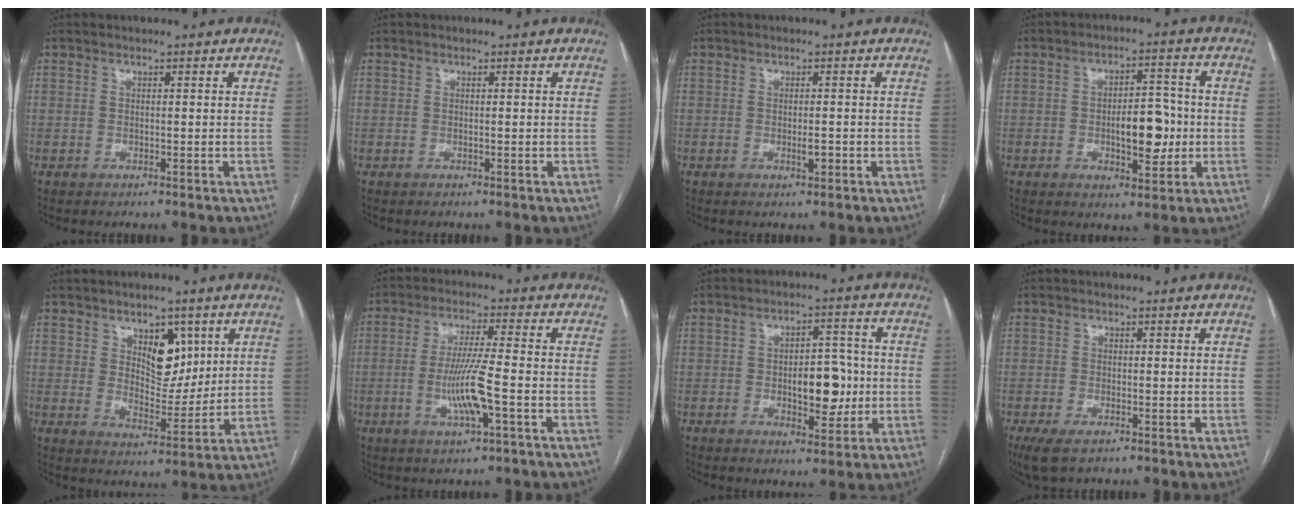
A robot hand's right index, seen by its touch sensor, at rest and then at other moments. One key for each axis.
{"total": 0.0}
{"total": 1.6, "fx": -0.5, "fy": 0.5, "fz": 1.5, "tx": -0.025, "ty": -0.001, "tz": -0.006}
{"total": 8.3, "fx": -1.2, "fy": 3.4, "fz": 7.5, "tx": -0.112, "ty": 0.010, "tz": -0.013}
{"total": 8.1, "fx": 3.7, "fy": 4.5, "fz": 5.6, "tx": -0.084, "ty": 0.001, "tz": 0.067}
{"total": 8.4, "fx": -2.2, "fy": 0.2, "fz": 8.1, "tx": -0.157, "ty": -0.006, "tz": -0.043}
{"total": 8.1, "fx": -0.8, "fy": 3.8, "fz": 7.1, "tx": -0.098, "ty": 0.010, "tz": -0.005}
{"total": 3.6, "fx": -2.1, "fy": 1.4, "fz": 2.6, "tx": -0.051, "ty": -0.006, "tz": -0.029}